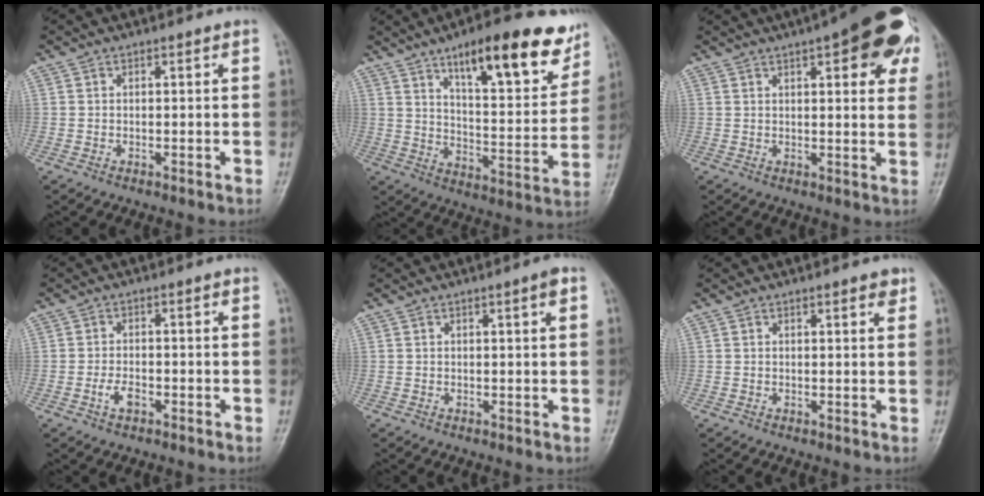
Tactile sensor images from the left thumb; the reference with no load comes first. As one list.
[{"total": 20.0, "force": [12.4, 6.2, 14.4], "torque": [-0.165, -0.054, 0.188]}, {"total": 18.3, "force": [8.7, 6.5, 14.8], "torque": [-0.166, -0.001, 0.108]}, {"total": 2.9, "force": [-1.4, 1.6, 2.1], "torque": [-0.041, 0.012, -0.026]}, {"total": 1.8, "force": [0.9, 0.1, 1.6], "torque": [-0.026, -0.001, 0.012]}, {"total": 2.2, "force": [1.4, 0.6, 1.5], "torque": [-0.014, -0.006, 0.017]}]